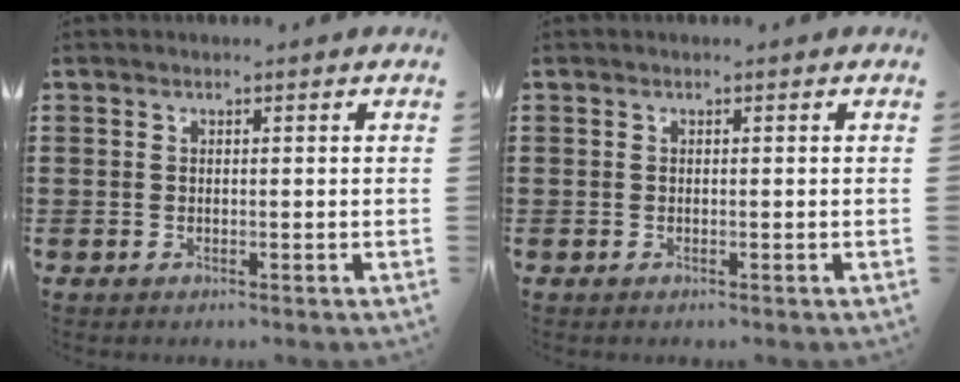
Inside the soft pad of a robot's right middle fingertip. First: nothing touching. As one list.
[{"total": 0.0}]